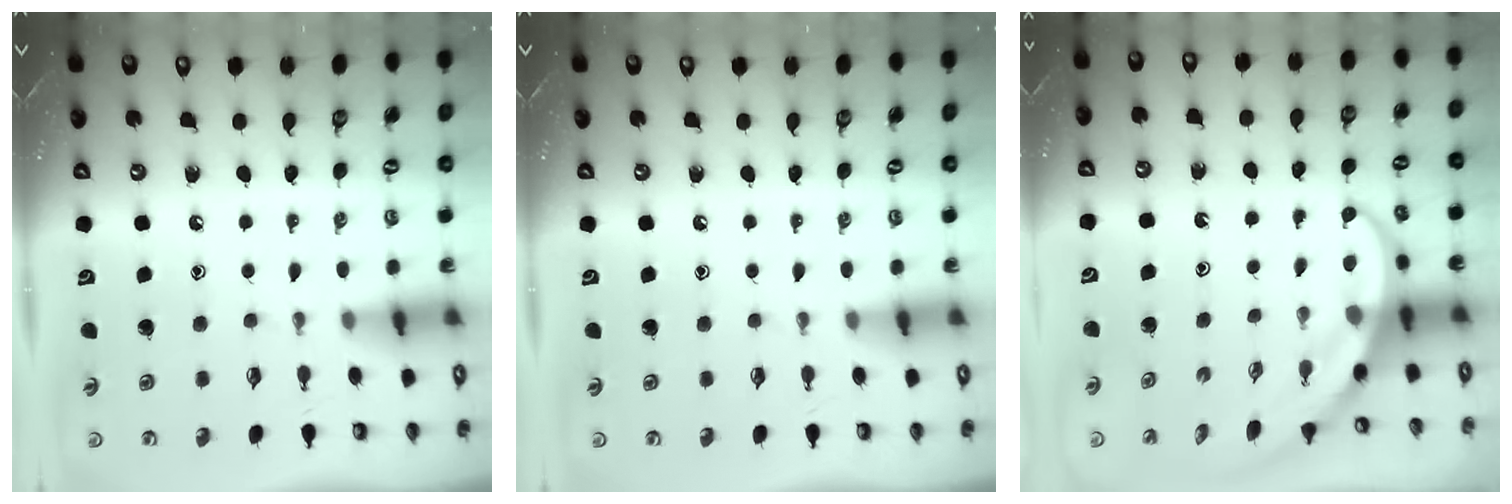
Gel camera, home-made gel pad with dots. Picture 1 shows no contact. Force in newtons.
{"total": 0.0}
{"total": 4.0, "press": 4.0, "slide": 0.3}